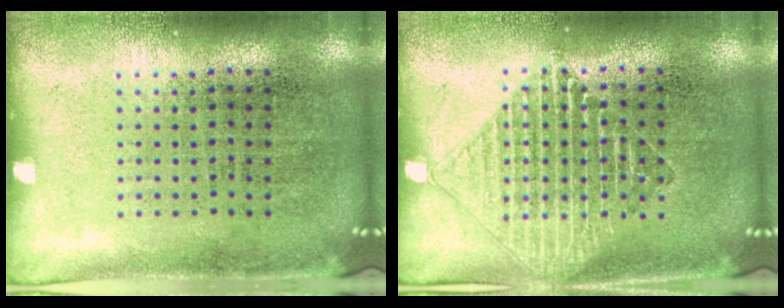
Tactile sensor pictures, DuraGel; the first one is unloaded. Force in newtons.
{"total": 1.5, "press": 1.5, "slide": 0.2}